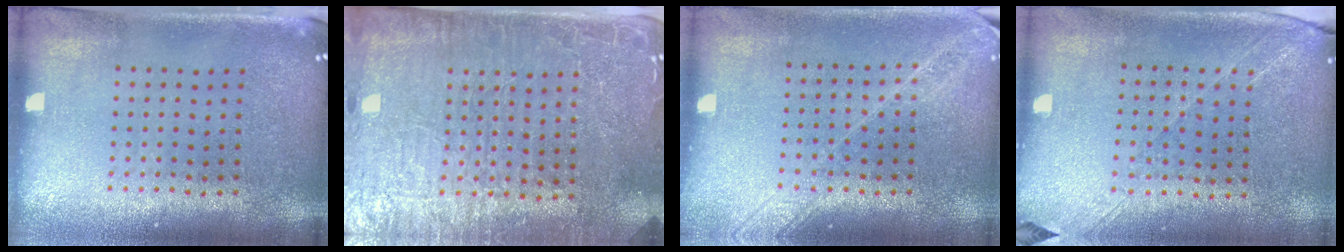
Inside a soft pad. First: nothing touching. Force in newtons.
{"total": 4.1, "press": 3.9, "slide": 1.3}
{"total": 1.7, "press": 1.4, "slide": 0.9}
{"total": 1.4, "press": 1.3, "slide": 0.6}